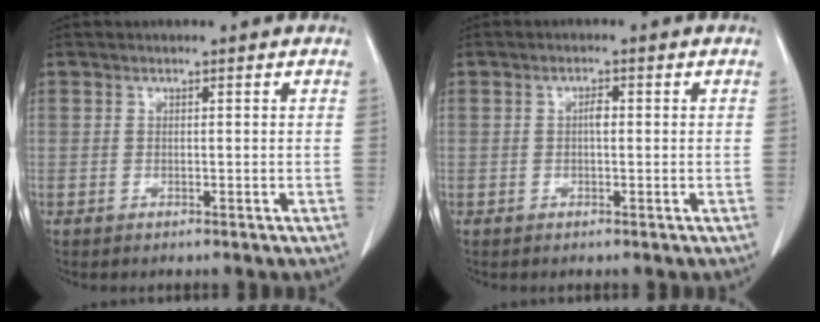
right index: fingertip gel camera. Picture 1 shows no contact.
{"total": 1.4, "force": [0.1, 0.5, 1.3], "torque": [-0.023, 0.004, 0.000]}